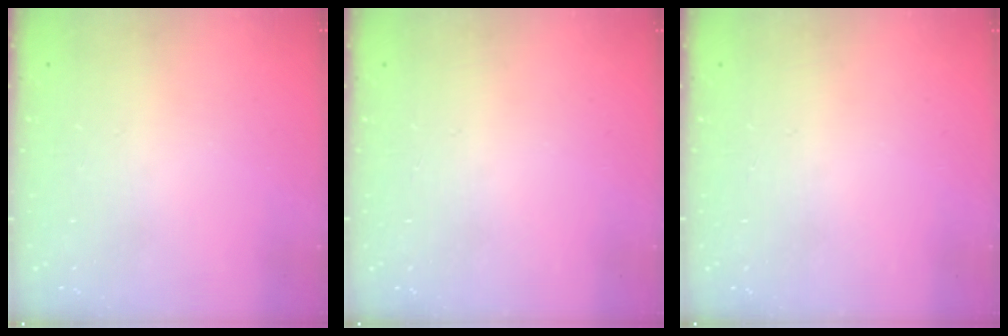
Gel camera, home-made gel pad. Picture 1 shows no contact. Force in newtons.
{"total": 0.0}
{"total": 0.0}